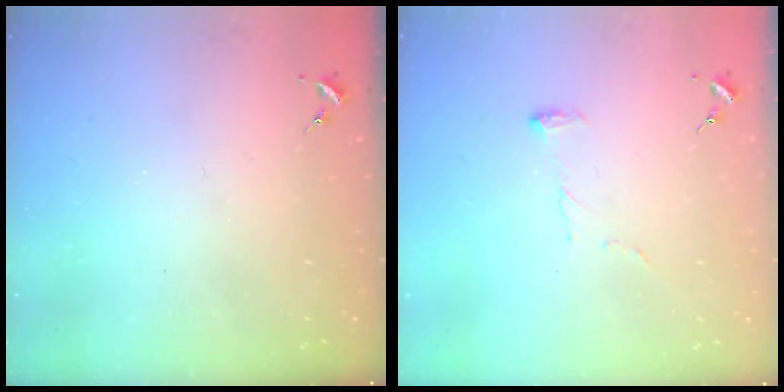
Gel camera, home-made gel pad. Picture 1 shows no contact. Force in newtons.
{"total": 5.8, "press": 5.7, "slide": 0.8}